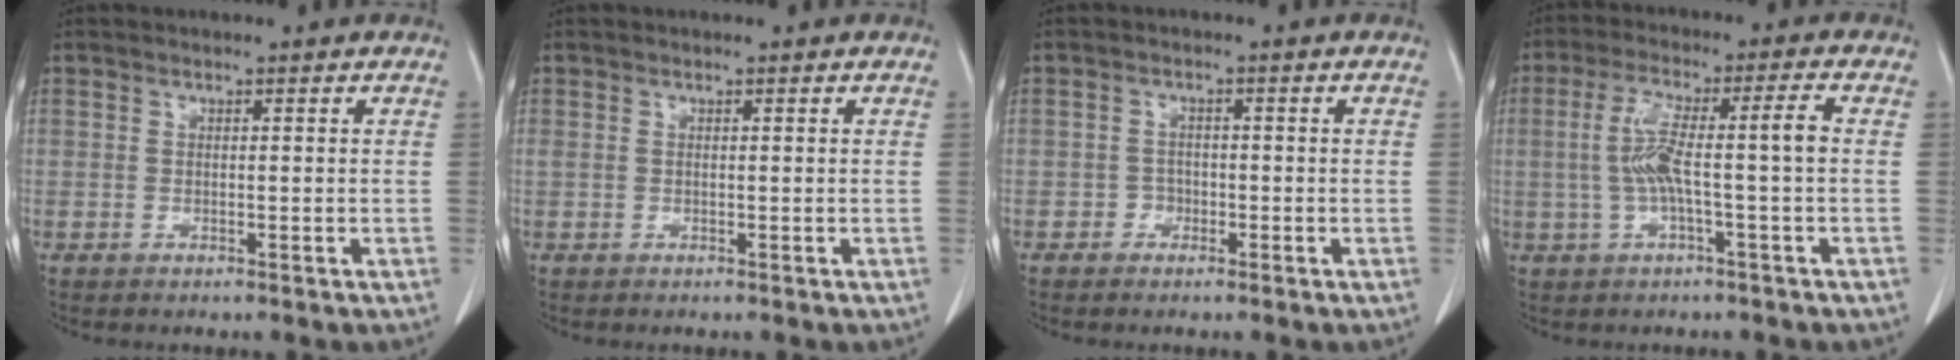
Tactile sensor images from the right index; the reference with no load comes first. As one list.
[{"total": 0.0}, {"total": 1.5, "force": [-0.9, 1.2, 0.3], "torque": [0.003, 0.007, -0.018]}, {"total": 7.7, "force": [-0.5, 0.2, 7.7], "torque": [-0.155, 0.027, -0.007]}]